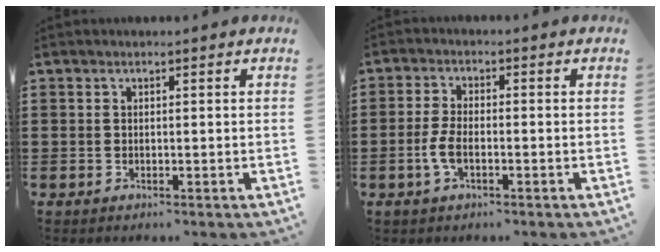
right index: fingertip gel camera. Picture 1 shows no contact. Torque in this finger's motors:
{"motor_torque": [1.99, 0.15, 0.22, 0.14]}